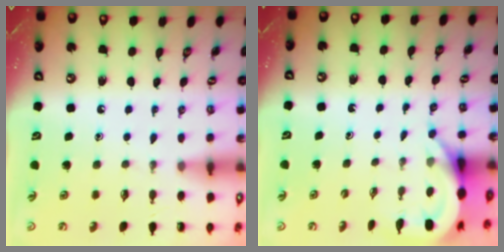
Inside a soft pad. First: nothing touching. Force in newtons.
{"total": 5.1, "press": 5.0, "slide": 0.5}